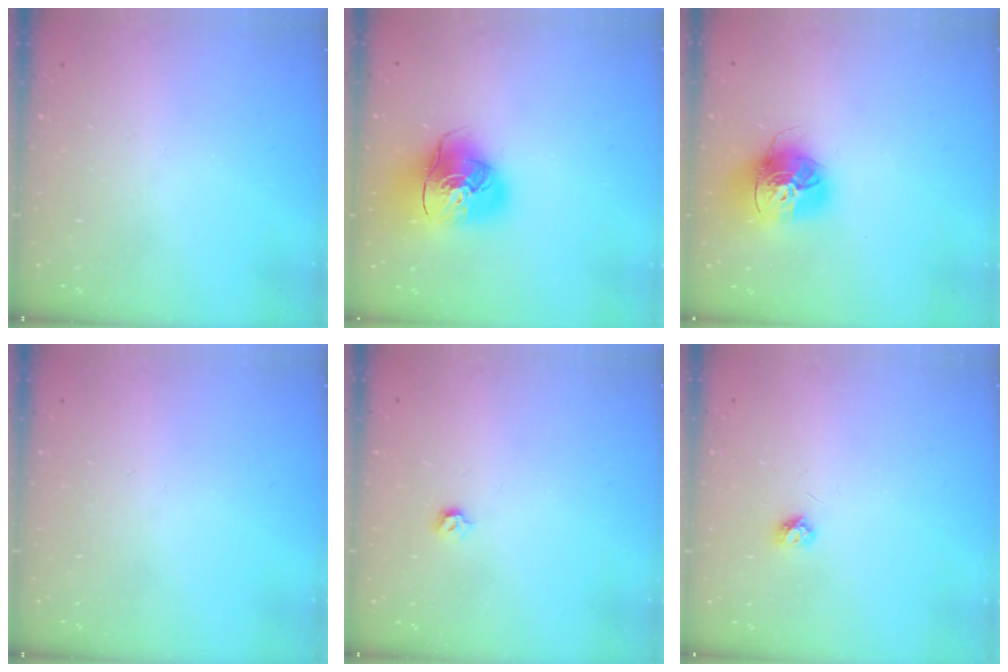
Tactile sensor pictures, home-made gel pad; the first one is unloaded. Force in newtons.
{"total": 16.2, "press": 16.0, "slide": 2.4}
{"total": 16.8, "press": 16.7, "slide": 1.5}
{"total": 0.0}
{"total": 3.1, "press": 3.0, "slide": 0.8}
{"total": 3.7, "press": 3.7, "slide": 0.5}